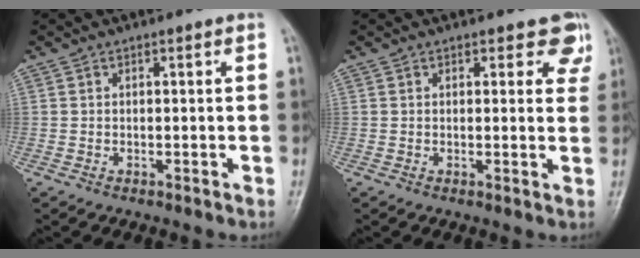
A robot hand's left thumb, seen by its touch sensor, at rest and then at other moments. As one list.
[{"total": 4.0, "force": [2.6, 2.3, 1.9], "torque": [0.017, -0.011, 0.020]}]